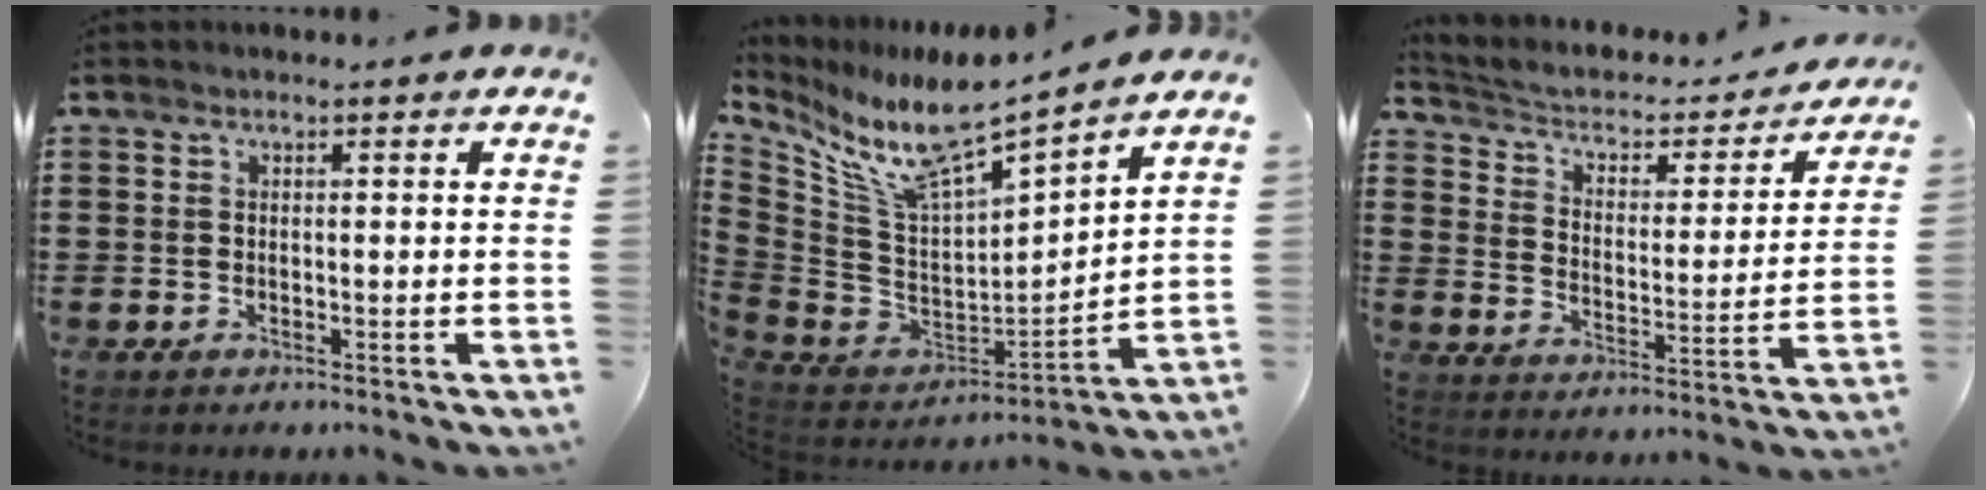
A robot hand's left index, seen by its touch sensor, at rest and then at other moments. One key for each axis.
{"total": 11.0, "fx": 8.6, "fy": 1.9, "fz": 6.5, "tx": -0.168, "ty": -0.069, "tz": 0.146}
{"total": 3.0, "fx": 2.0, "fy": 1.7, "fz": 1.5, "tx": -0.044, "ty": -0.016, "tz": 0.024}